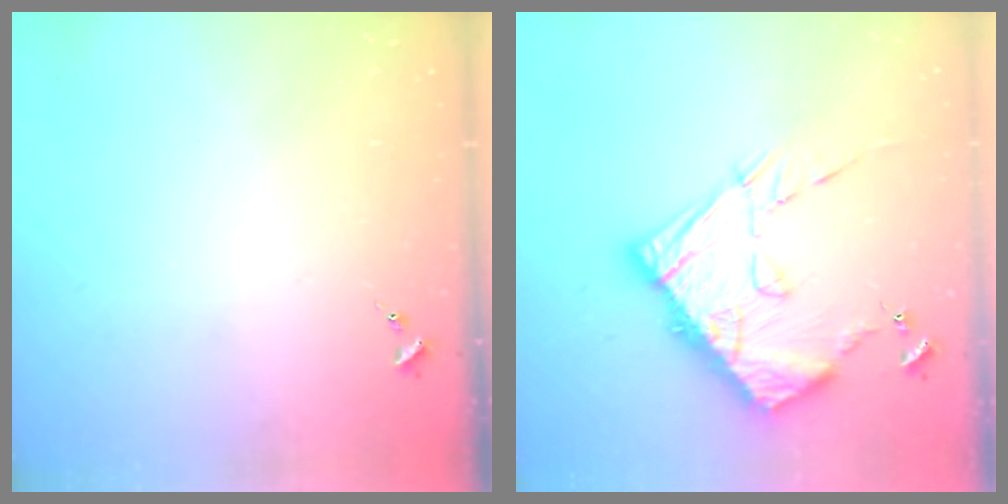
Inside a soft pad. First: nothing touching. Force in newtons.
{"total": 18.0, "press": 17.9, "slide": 1.9}